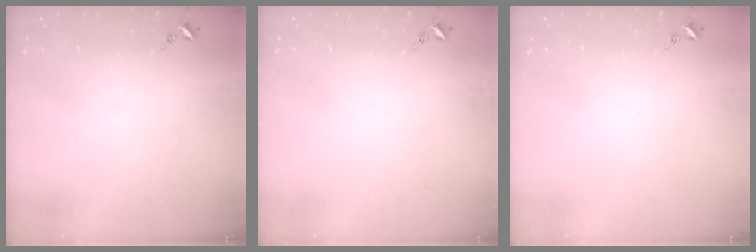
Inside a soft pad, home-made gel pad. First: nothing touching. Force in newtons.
{"total": 0.0}
{"total": 0.0}